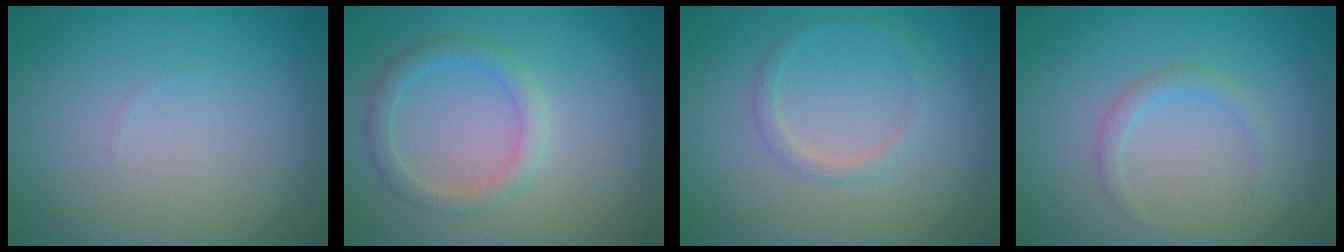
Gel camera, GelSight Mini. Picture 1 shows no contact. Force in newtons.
{"total": 2.2, "press": 2.2, "slide": 0.1}
{"total": 1.2, "press": 1.2, "slide": 0.1}
{"total": 1.3, "press": 1.3, "slide": 0.0}